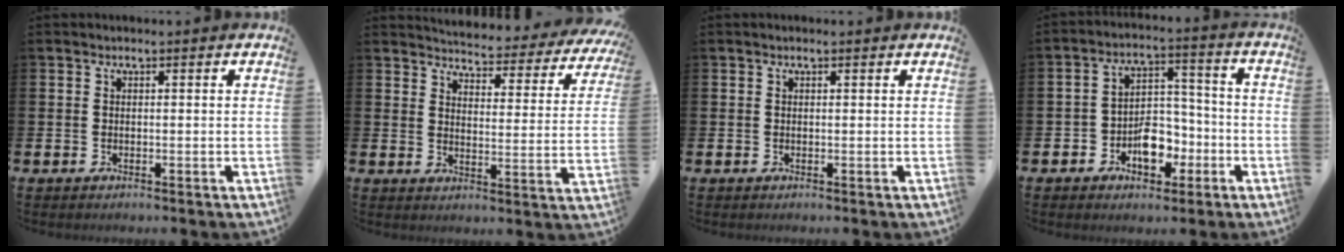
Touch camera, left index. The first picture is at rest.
{"total": 3.8, "force": [3.7, 0.6, 0.6], "torque": [-0.029, -0.040, 0.057]}
{"total": 0.0}
{"total": 6.6, "force": [-2.7, 4.6, 3.9], "torque": [-0.063, 0.013, -0.049]}